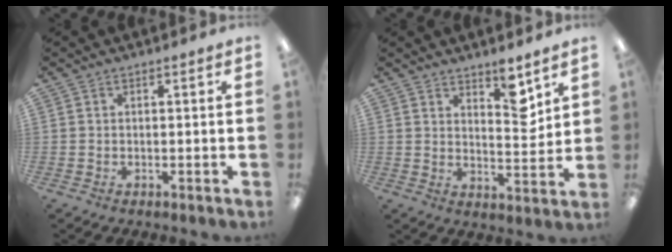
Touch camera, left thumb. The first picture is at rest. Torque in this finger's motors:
{"motor_torque": [1.19, 0.81, 0.79, -0.57, 0.05]}